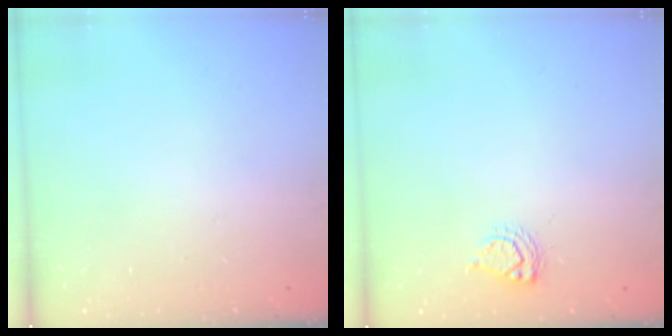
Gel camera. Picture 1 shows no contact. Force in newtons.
{"total": 5.0, "press": 4.9, "slide": 0.6}